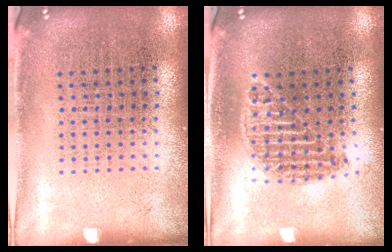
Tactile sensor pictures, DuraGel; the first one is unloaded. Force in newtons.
{"total": 1.2, "press": 1.1, "slide": 0.4}